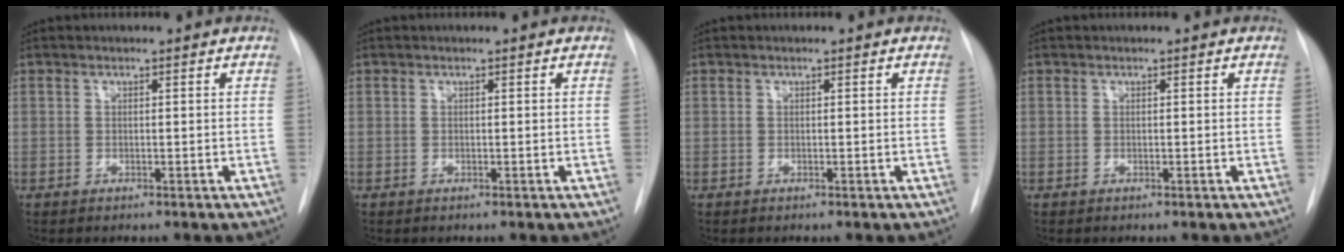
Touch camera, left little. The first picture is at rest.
{"total": 0.0}
{"total": 0.0}
{"total": 0.0}